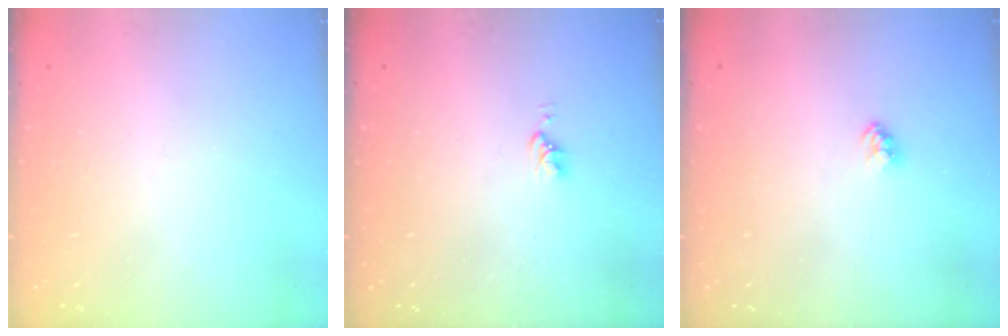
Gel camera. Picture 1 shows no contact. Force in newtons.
{"total": 3.0, "press": 3.0, "slide": 0.4}
{"total": 2.3, "press": 2.3, "slide": 0.1}